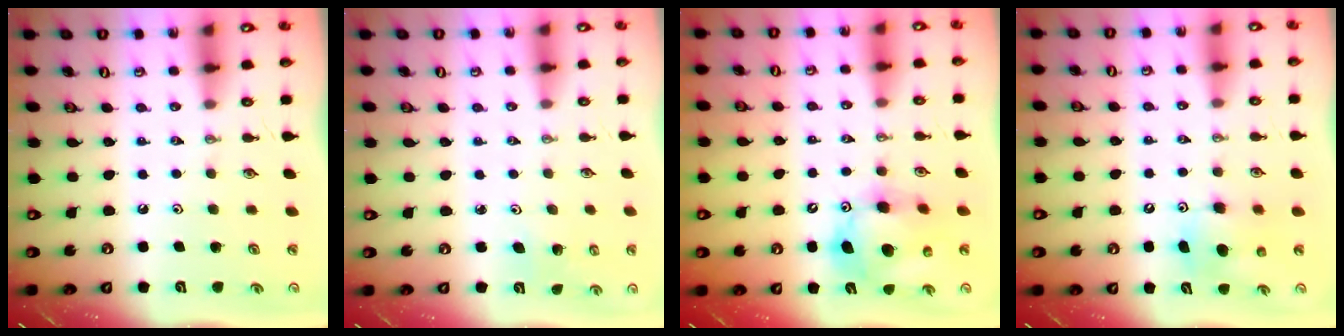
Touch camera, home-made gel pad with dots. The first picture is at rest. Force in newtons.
{"total": 2.9, "press": 2.8, "slide": 0.8}
{"total": 14.2, "press": 14.0, "slide": 2.4}
{"total": 7.3, "press": 7.0, "slide": 1.7}